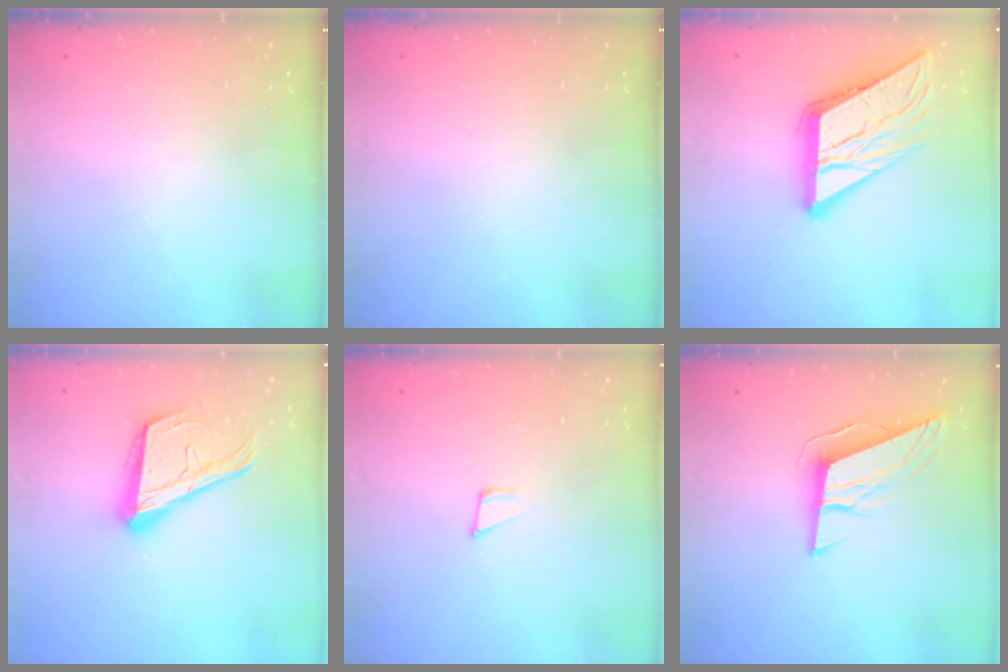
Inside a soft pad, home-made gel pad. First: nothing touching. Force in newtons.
{"total": 0.0}
{"total": 15.0, "press": 14.9, "slide": 1.6}
{"total": 19.8, "press": 19.7, "slide": 2.6}
{"total": 5.5, "press": 5.4, "slide": 0.8}
{"total": 9.7, "press": 9.4, "slide": 2.3}